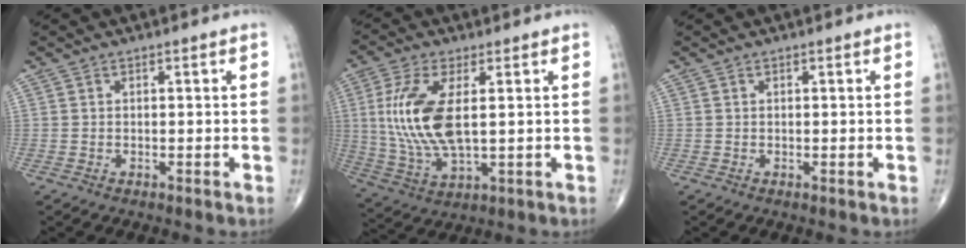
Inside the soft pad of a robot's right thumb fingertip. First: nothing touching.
{"total": 14.0, "force": [1.9, 5.9, 12.5], "torque": [-0.281, -0.011, 0.046]}
{"total": 0.0}